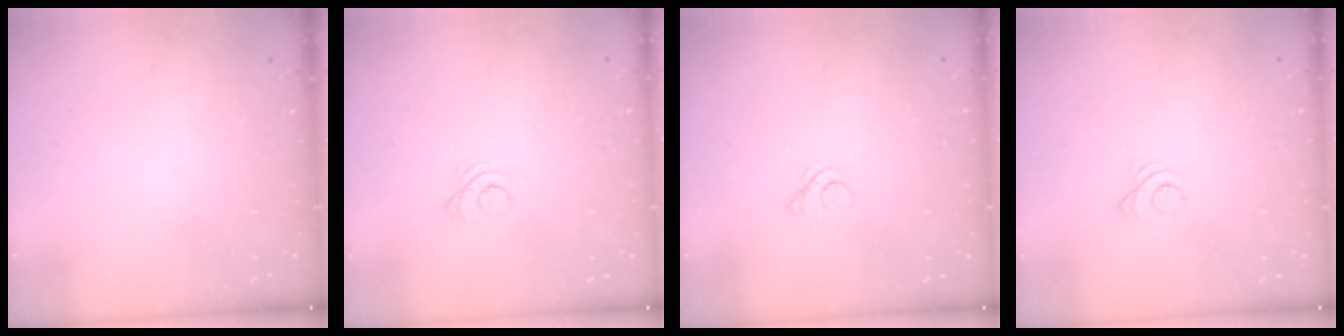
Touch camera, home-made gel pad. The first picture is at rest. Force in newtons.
{"total": 2.5, "press": 2.5, "slide": 0.3}
{"total": 1.7, "press": 1.6, "slide": 0.1}
{"total": 2.5, "press": 2.5, "slide": 0.2}